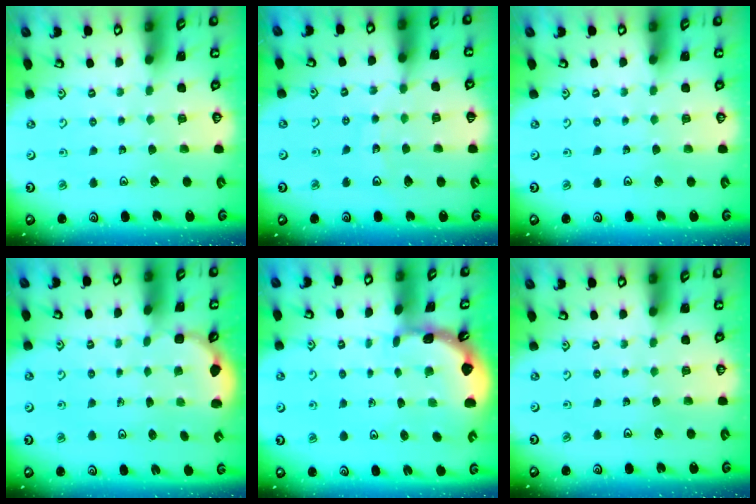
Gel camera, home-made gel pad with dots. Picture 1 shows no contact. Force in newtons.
{"total": 9.2, "press": 8.7, "slide": 2.9}
{"total": 0.0}
{"total": 2.6, "press": 2.2, "slide": 1.5}
{"total": 1.8, "press": 1.8, "slide": 0.2}
{"total": 0.0}